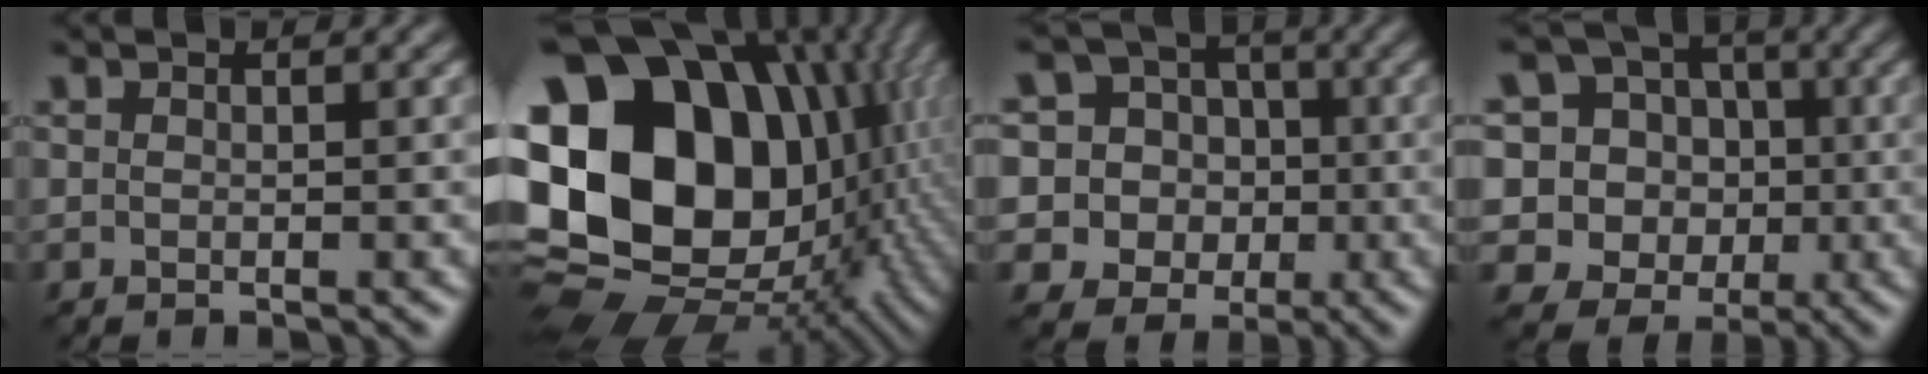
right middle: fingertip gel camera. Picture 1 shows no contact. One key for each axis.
{"total": 23.8, "fx": 2.3, "fy": 18.3, "fz": 15.0, "tx": -0.314, "ty": -0.016, "tz": 0.032}
{"total": 10.0, "fx": 0.5, "fy": 9.6, "fz": 2.7, "tx": -0.094, "ty": 0.039, "tz": -0.008}
{"total": 12.3, "fx": 1.7, "fy": 11.6, "fz": 3.9, "tx": -0.135, "ty": 0.055, "tz": 0.006}